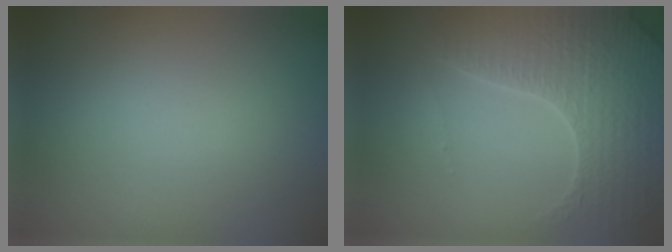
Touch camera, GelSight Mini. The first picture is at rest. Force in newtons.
{"total": 5.3, "press": 4.5, "slide": 2.8}